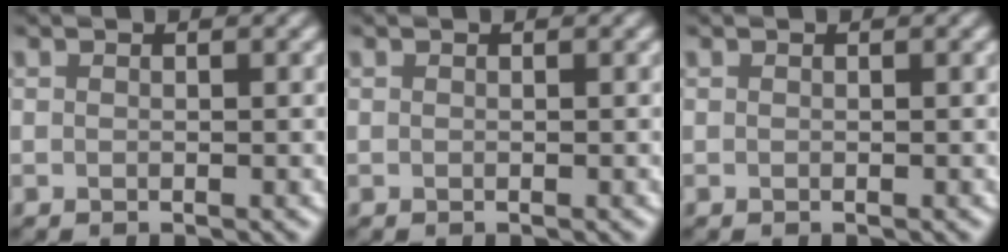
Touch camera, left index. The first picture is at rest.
{"total": 0.0}
{"total": 0.0}